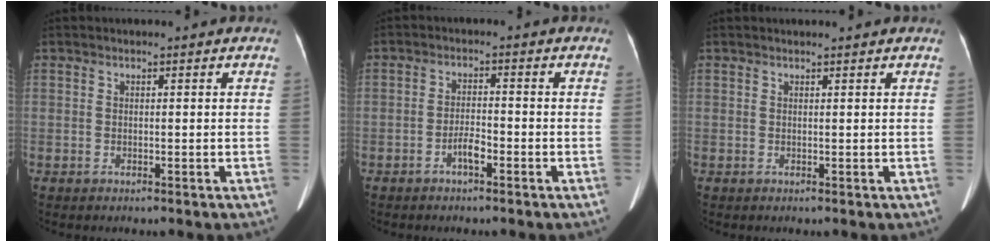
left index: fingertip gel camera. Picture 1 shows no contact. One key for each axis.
{"total": 2.6, "fx": -1.6, "fy": 0.6, "fz": 2.0, "tx": -0.034, "ty": 0.003, "tz": -0.031}
{"total": 1.7, "fx": 1.6, "fy": 0.1, "fz": 0.5, "tx": -0.007, "ty": 0.014, "tz": 0.021}